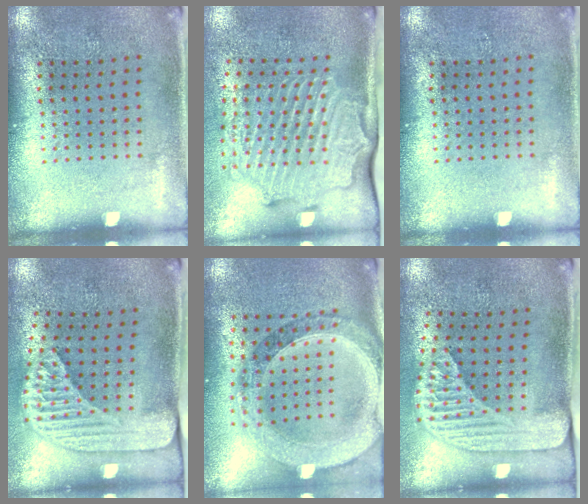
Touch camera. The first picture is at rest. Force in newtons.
{"total": 2.8, "press": 2.2, "slide": 1.8}
{"total": 0.0}
{"total": 2.4, "press": 1.8, "slide": 1.7}
{"total": 1.6, "press": 1.5, "slide": 0.6}
{"total": 2.3, "press": 1.7, "slide": 1.5}